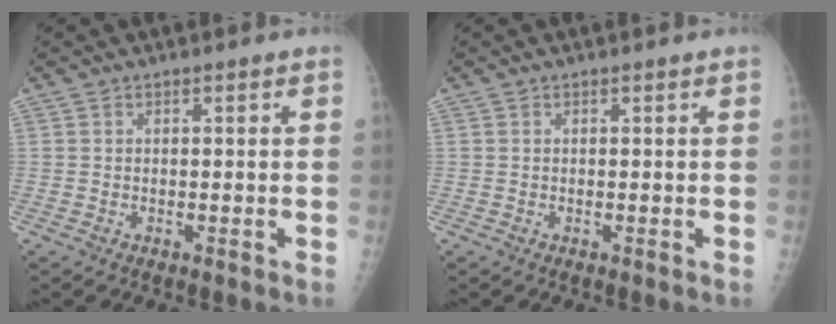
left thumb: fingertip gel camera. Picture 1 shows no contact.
{"total": 0.0}